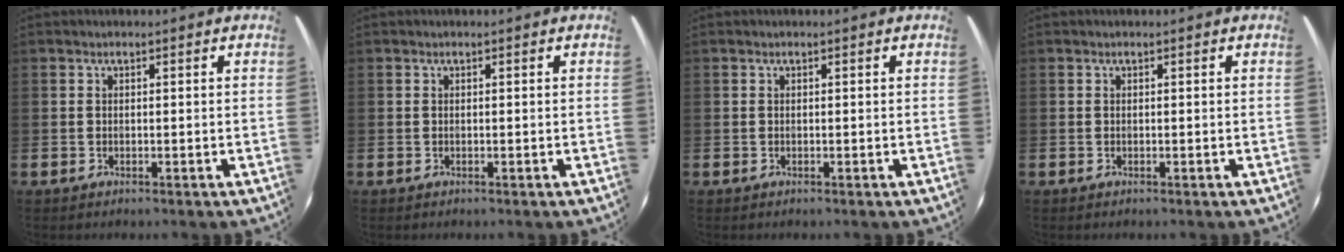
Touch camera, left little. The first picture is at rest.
{"total": 0.0}
{"total": 0.0}
{"total": 0.0}